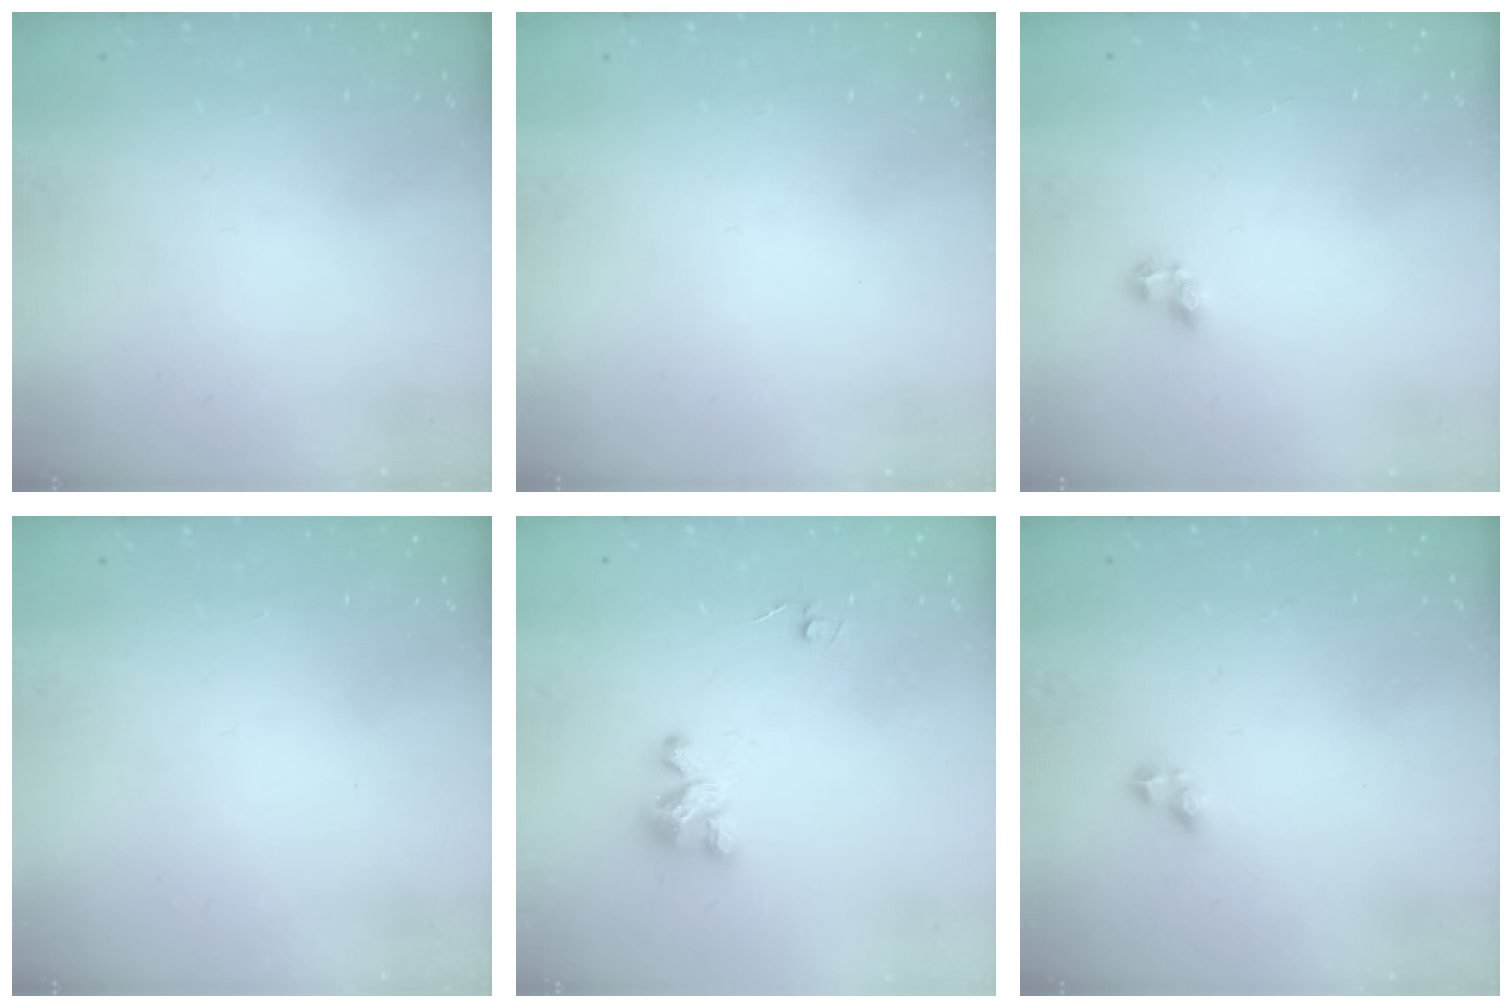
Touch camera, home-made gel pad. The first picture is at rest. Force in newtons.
{"total": 0.0}
{"total": 4.0, "press": 3.9, "slide": 0.5}
{"total": 0.0}
{"total": 4.0, "press": 4.0, "slide": 0.2}
{"total": 2.9, "press": 2.9, "slide": 0.4}